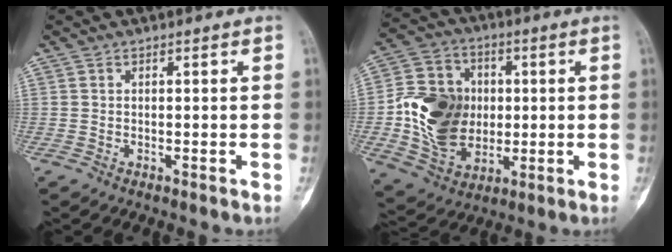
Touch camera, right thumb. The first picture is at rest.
{"total": 17.1, "force": [-0.4, 13.3, 10.8], "torque": [-0.166, 0.005, 0.001]}